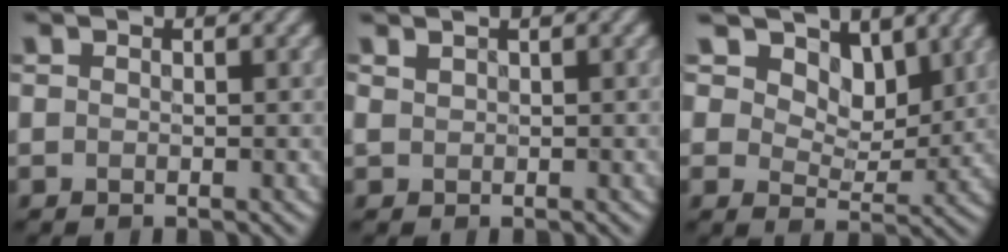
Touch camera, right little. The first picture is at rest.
{"total": 0.8, "force": [0.7, 0.2, 0.4], "torque": [-0.011, 0.005, 0.018]}
{"total": 8.3, "force": [5.3, 4.8, 4.3], "torque": [-0.088, -0.020, 0.086]}